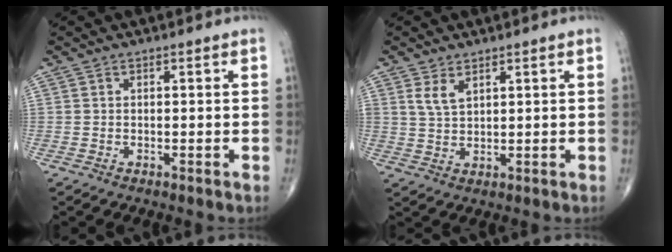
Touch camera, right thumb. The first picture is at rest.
{"total": 3.5, "force": [2.0, 1.8, 2.3], "torque": [-0.041, -0.011, 0.045]}